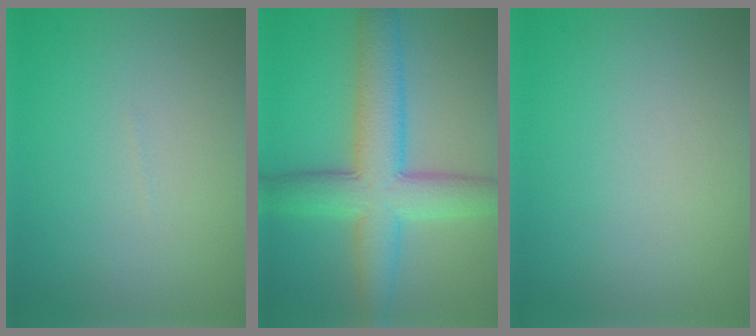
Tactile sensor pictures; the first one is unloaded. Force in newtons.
{"total": 7.6, "press": 7.6, "slide": 0.1}
{"total": 0.0}